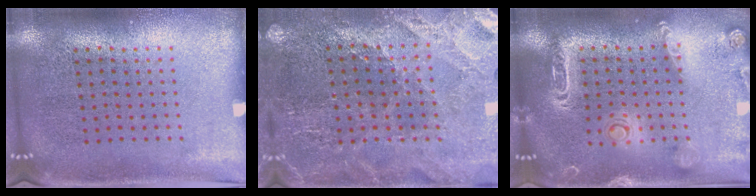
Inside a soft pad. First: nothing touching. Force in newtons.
{"total": 2.4, "press": 2.3, "slide": 0.2}
{"total": 2.0, "press": 1.9, "slide": 0.6}